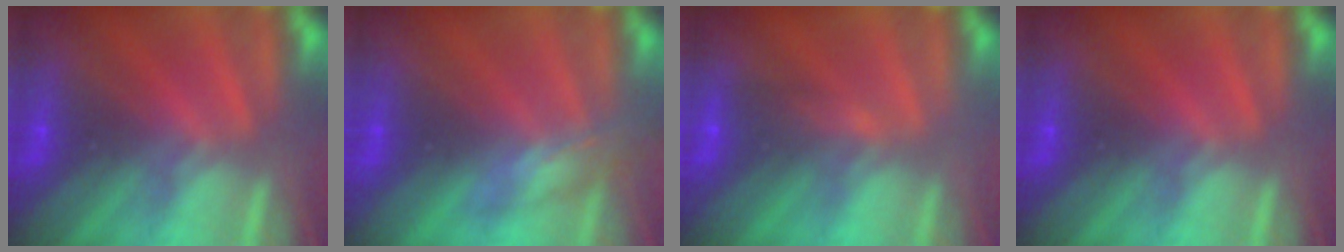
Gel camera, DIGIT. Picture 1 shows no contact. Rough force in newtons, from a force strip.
{"total": 2.3}
{"total": 3.8}
{"total": 0.0}